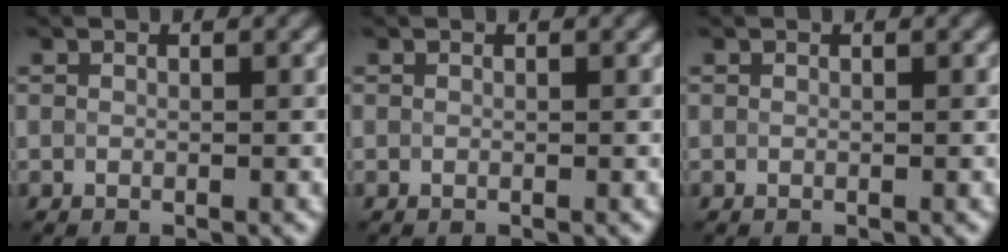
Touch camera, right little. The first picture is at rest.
{"total": 0.0}
{"total": 0.0}